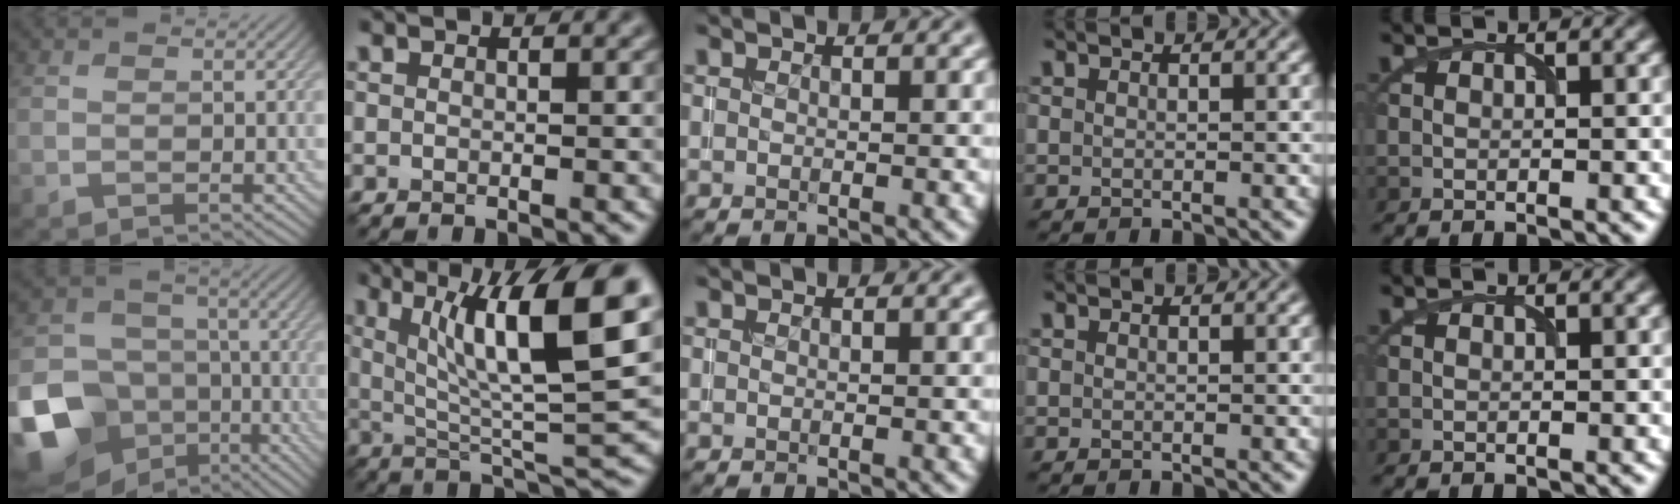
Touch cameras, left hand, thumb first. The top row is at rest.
{"thumb": {"total": 16.6, "force": [-7.5, 13.1, 7.0], "torque": [-0.218, -0.034, -0.122]}, "index": {"total": 12.0, "force": [3.9, 2.6, 11.0], "torque": [-0.168, 0.004, 0.070]}}